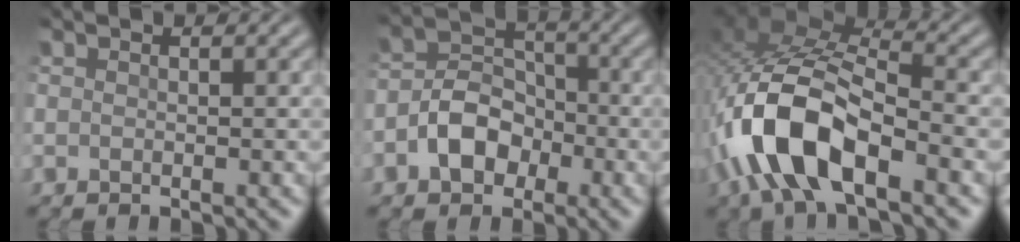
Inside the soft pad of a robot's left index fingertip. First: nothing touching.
{"total": 4.5, "force": [-1.9, 3.1, 2.6], "torque": [-0.043, 0.008, -0.038]}
{"total": 10.3, "force": [-4.2, 4.4, 8.3], "torque": [-0.175, 0.015, -0.082]}